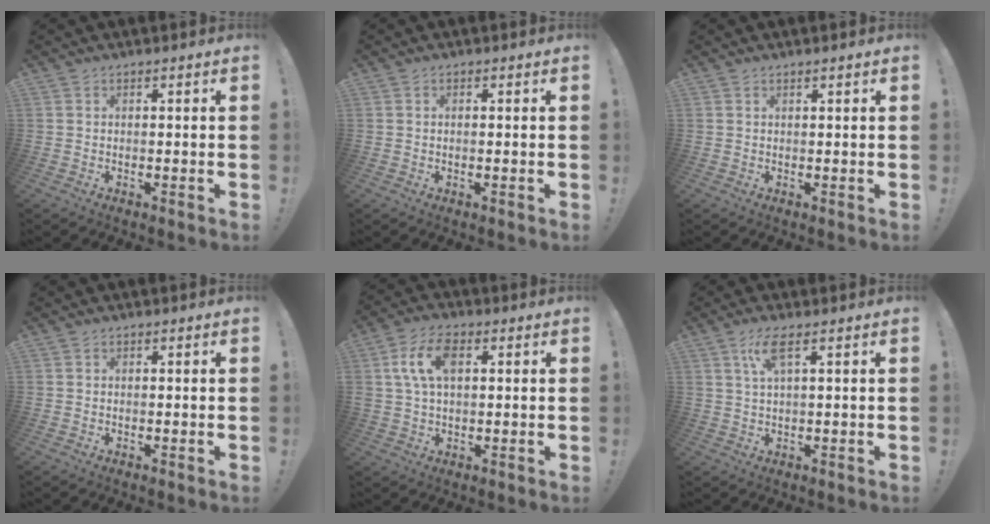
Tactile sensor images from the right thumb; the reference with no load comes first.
{"total": 0.7, "force": [-0.2, 0.2, 0.7], "torque": [-0.004, -0.003, -0.004]}
{"total": 0.9, "force": [0.7, -0.2, 0.5], "torque": [-0.005, -0.003, 0.012]}
{"total": 0.0}
{"total": 10.0, "force": [2.7, 5.9, 7.6], "torque": [-0.141, 0.008, 0.050]}
{"total": 5.6, "force": [2.4, 1.0, 4.9], "torque": [-0.093, 0.000, 0.040]}